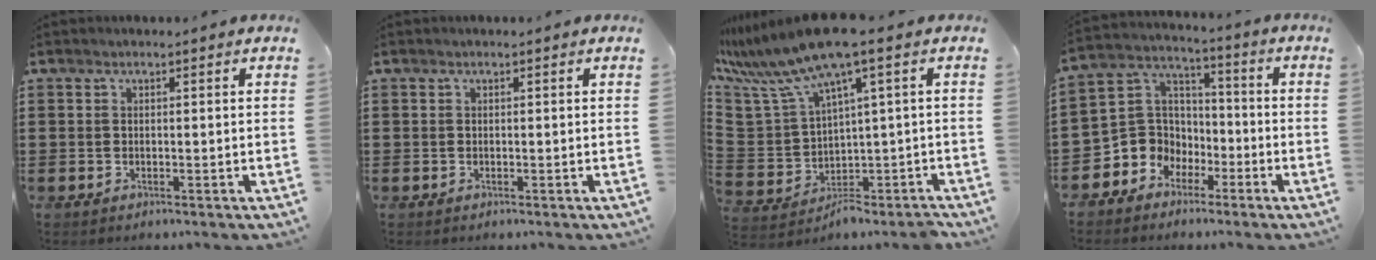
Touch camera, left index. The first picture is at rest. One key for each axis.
{"total": 0.0}
{"total": 8.4, "fx": 4.1, "fy": 1.8, "fz": 7.1, "tx": -0.165, "ty": -0.040, "tz": 0.064}
{"total": 7.1, "fx": -2.8, "fy": 6.5, "fz": 0.6, "tx": -0.059, "ty": -0.001, "tz": -0.059}